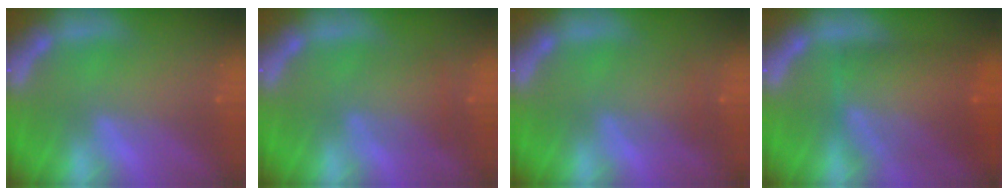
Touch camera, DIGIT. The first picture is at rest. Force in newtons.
{"total": 3.0}
{"total": 2.0}
{"total": 9.1}